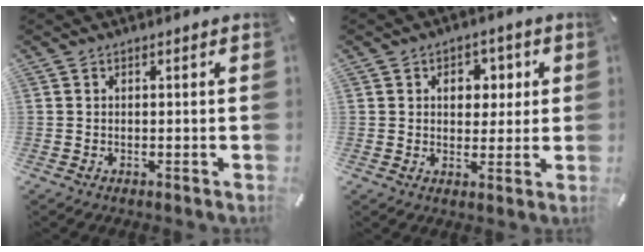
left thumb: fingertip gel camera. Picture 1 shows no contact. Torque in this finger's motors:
{"motor_torque": [0.93, 0.89, 0.46, -0.50, 0.20]}